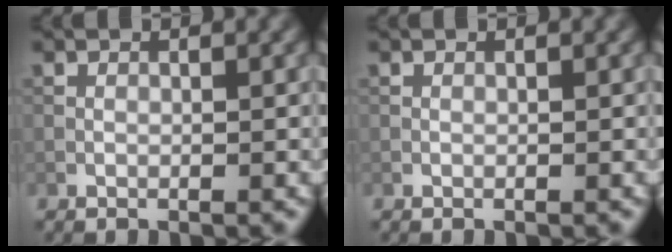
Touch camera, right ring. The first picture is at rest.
{"total": 0.0}